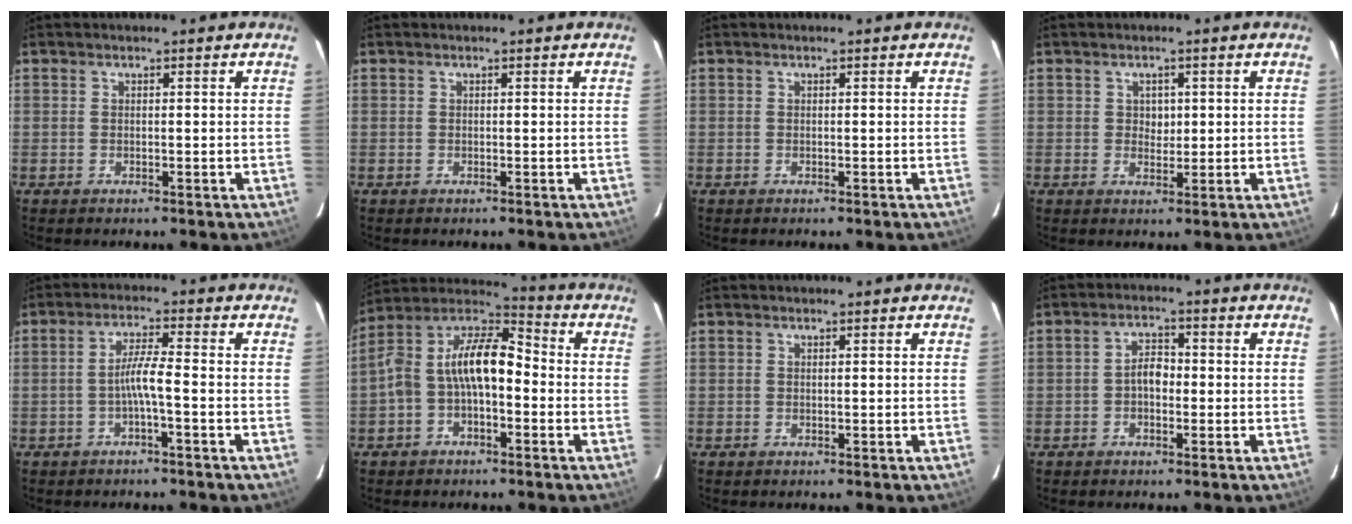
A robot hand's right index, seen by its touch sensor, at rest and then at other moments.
{"total": 0.0}
{"total": 0.0}
{"total": 2.2, "force": [0.4, 2.0, 0.8], "torque": [-0.009, 0.006, 0.008]}
{"total": 3.9, "force": [-1.7, -0.4, 3.5], "torque": [-0.073, 0.007, -0.030]}
{"total": 12.4, "force": [-1.4, 6.6, 10.4], "torque": [-0.192, 0.031, -0.036]}
{"total": 0.0}
{"total": 3.4, "force": [-0.7, 2.2, 2.5], "torque": [-0.044, 0.012, -0.013]}